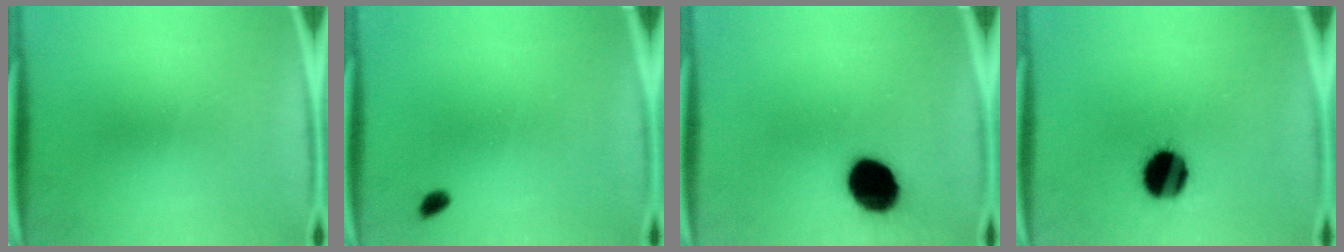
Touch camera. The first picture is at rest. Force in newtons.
{"total": 1.3}
{"total": 14.1}
{"total": 12.7}